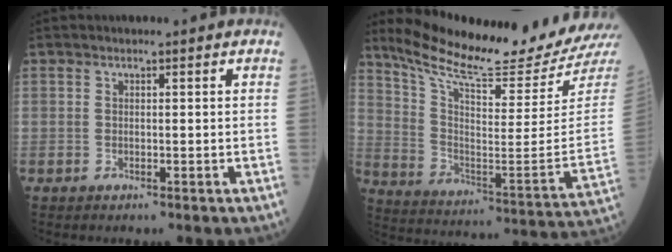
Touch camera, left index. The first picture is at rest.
{"total": 22.0, "force": [20.3, -1.1, 8.4], "torque": [-0.161, -0.102, 0.303]}